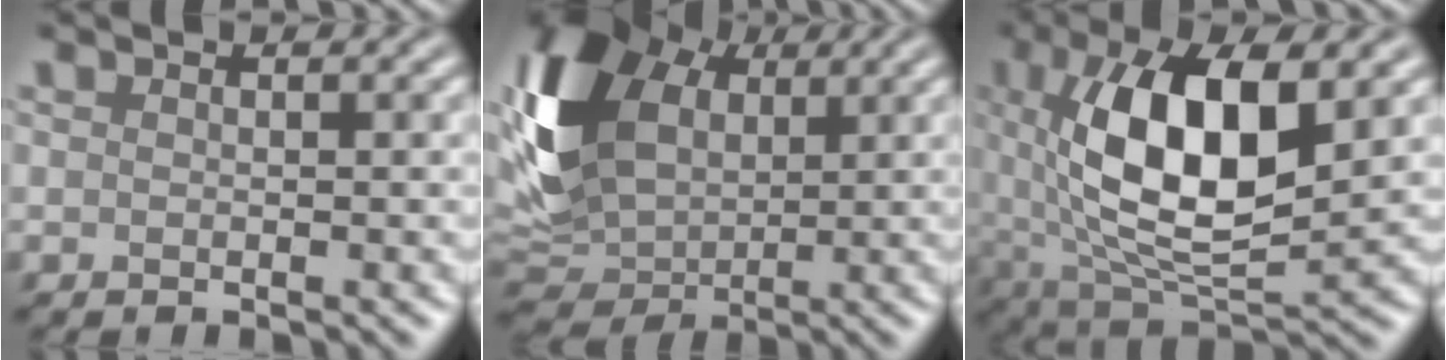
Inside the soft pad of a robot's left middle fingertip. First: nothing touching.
{"total": 11.7, "force": [3.5, 8.1, 7.6], "torque": [-0.200, 0.015, 0.063]}
{"total": 11.4, "force": [2.0, 5.0, 10.1], "torque": [-0.179, -0.001, 0.035]}